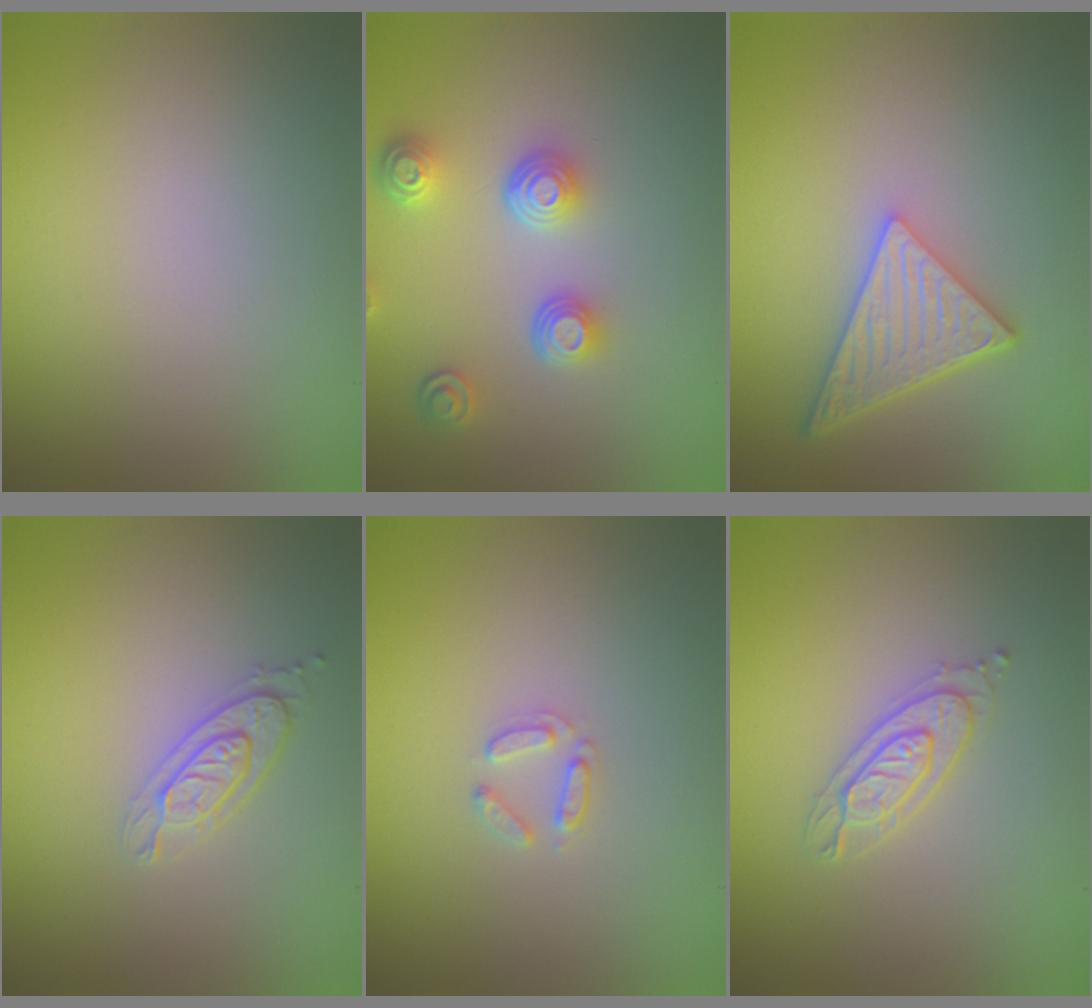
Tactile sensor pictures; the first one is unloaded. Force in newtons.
{"total": 3.6, "press": 2.9, "slide": 2.1}
{"total": 5.0, "press": 3.7, "slide": 3.3}
{"total": 2.1, "press": 2.1, "slide": 0.4}
{"total": 1.5, "press": 1.4, "slide": 0.2}
{"total": 2.2, "press": 2.1, "slide": 0.4}